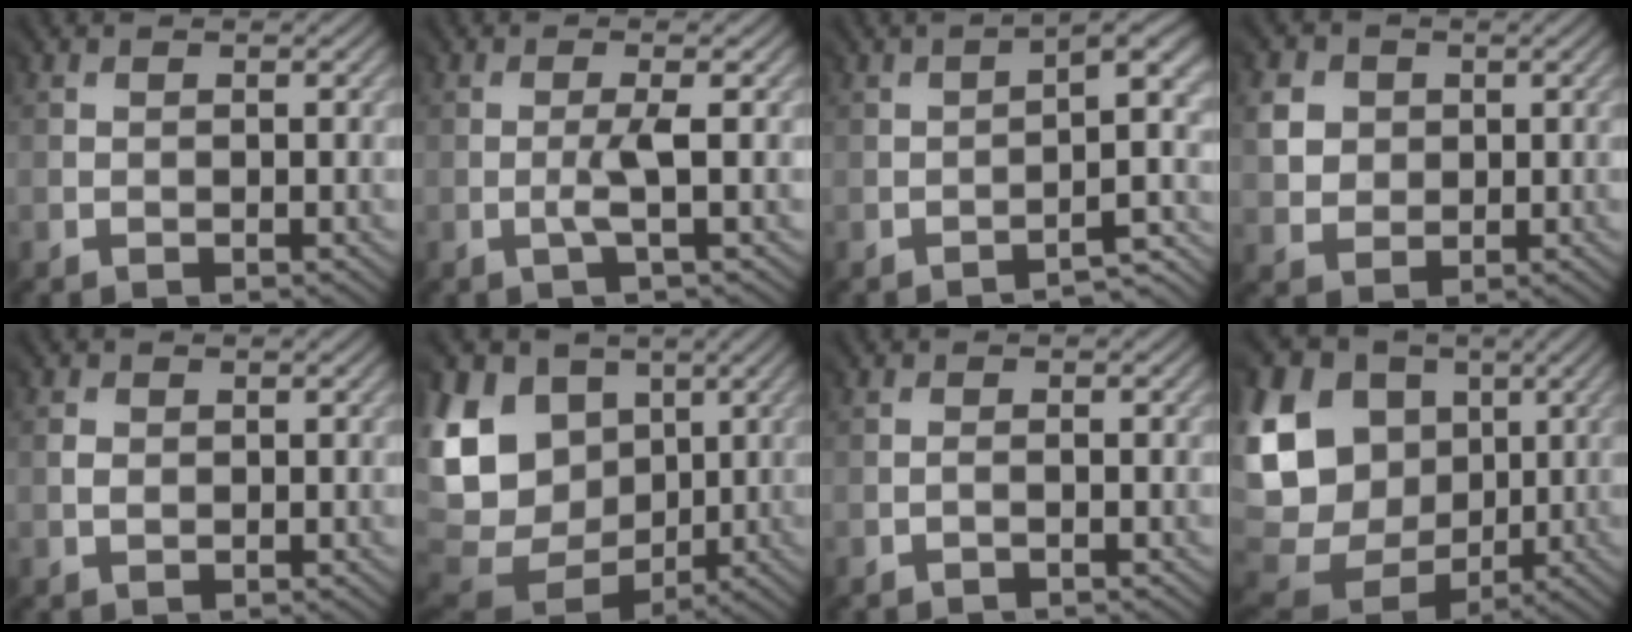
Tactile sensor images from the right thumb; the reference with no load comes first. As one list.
[{"total": 1.4, "force": [-0.5, -0.7, 1.2], "torque": [-0.025, 0.003, -0.016]}, {"total": 6.0, "force": [-3.6, 0.7, 4.8], "torque": [-0.050, 0.009, -0.054]}, {"total": 3.5, "force": [1.4, 3.2, 0.0], "torque": [-0.022, 0.001, 0.020]}, {"total": 0.9, "force": [0.2, 0.9, 0.0], "torque": [0.000, -0.003, 0.005]}, {"total": 15.7, "force": [3.2, 13.3, 7.8], "torque": [-0.238, -0.001, 0.091]}, {"total": 0.7, "force": [-0.3, -0.5, -0.3], "torque": [0.005, 0.000, -0.006]}, {"total": 17.2, "force": [2.9, 14.7, 8.5], "torque": [-0.240, -0.003, 0.086]}]